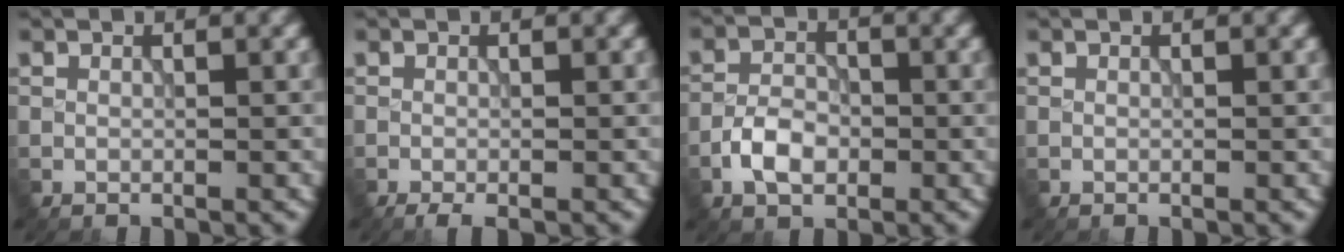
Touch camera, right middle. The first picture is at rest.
{"total": 1.4, "force": [-1.0, 0.3, 1.0], "torque": [-0.017, -0.005, -0.019]}
{"total": 3.5, "force": [-1.4, 2.2, 2.3], "torque": [-0.040, 0.004, -0.032]}
{"total": 0.0}